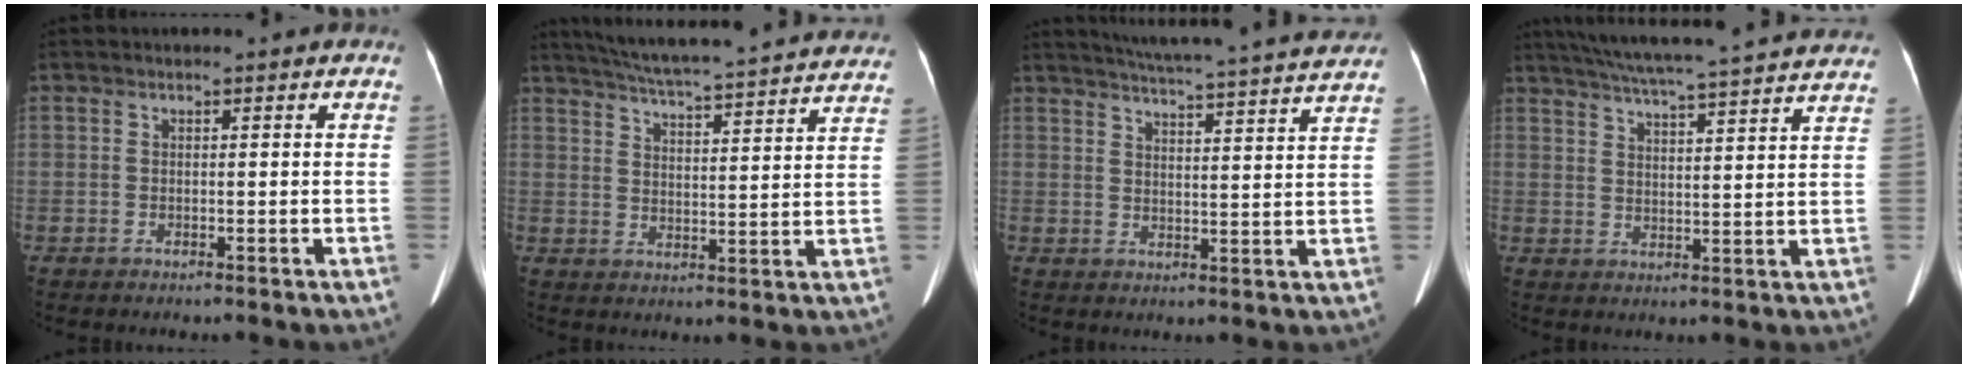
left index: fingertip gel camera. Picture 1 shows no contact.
{"total": 27.2, "force": [25.0, 2.1, 10.5], "torque": [-0.176, -0.023, 0.317]}
{"total": 21.2, "force": [19.6, -0.5, 8.0], "torque": [-0.130, -0.017, 0.246]}
{"total": 24.6, "force": [22.2, 0.9, 10.5], "torque": [-0.180, 0.004, 0.288]}